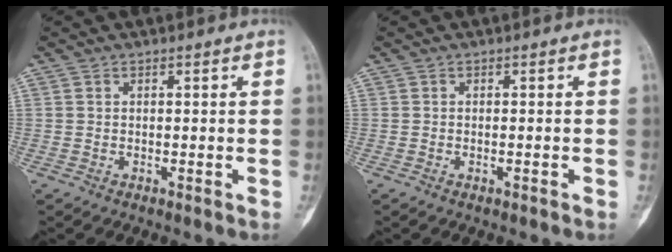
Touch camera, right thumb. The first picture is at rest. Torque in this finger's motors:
{"motor_torque": [0.34, 0.32, -0.36, 0.09, 0.05]}